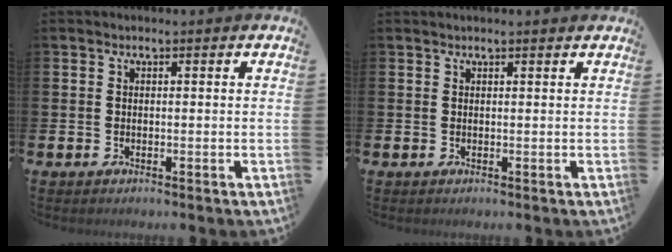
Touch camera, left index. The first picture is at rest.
{"total": 0.6, "force": [0.6, -0.1, 0.2], "torque": [0.007, -0.004, 0.009]}